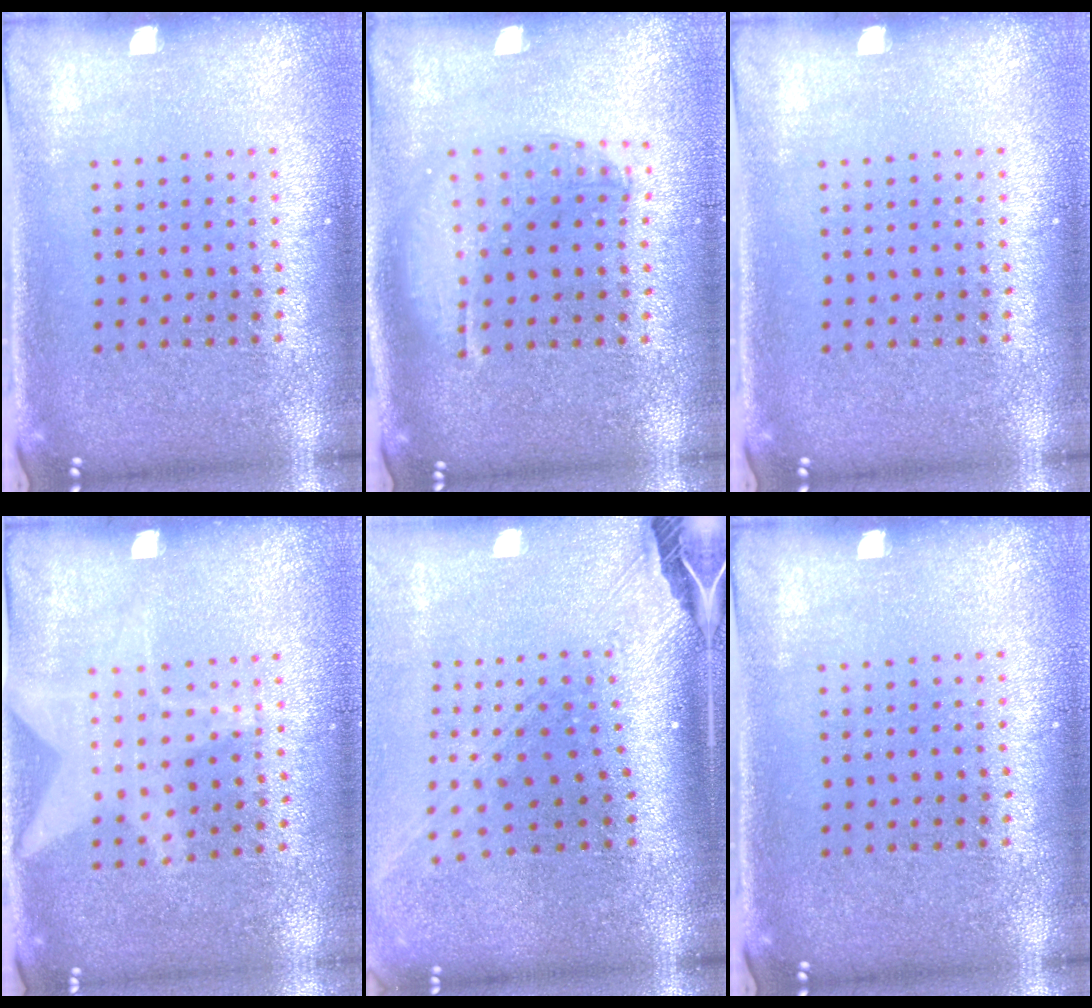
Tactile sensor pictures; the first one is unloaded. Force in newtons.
{"total": 1.3, "press": 1.3, "slide": 0.4}
{"total": 0.0}
{"total": 1.2, "press": 1.1, "slide": 0.3}
{"total": 2.8, "press": 2.0, "slide": 2.0}
{"total": 0.0}